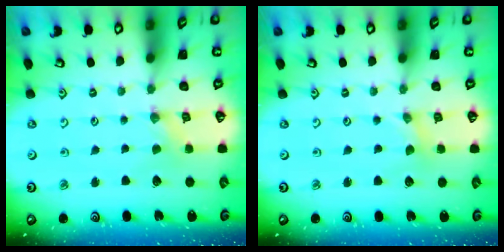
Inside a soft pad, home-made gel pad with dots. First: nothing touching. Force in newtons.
{"total": 0.0}